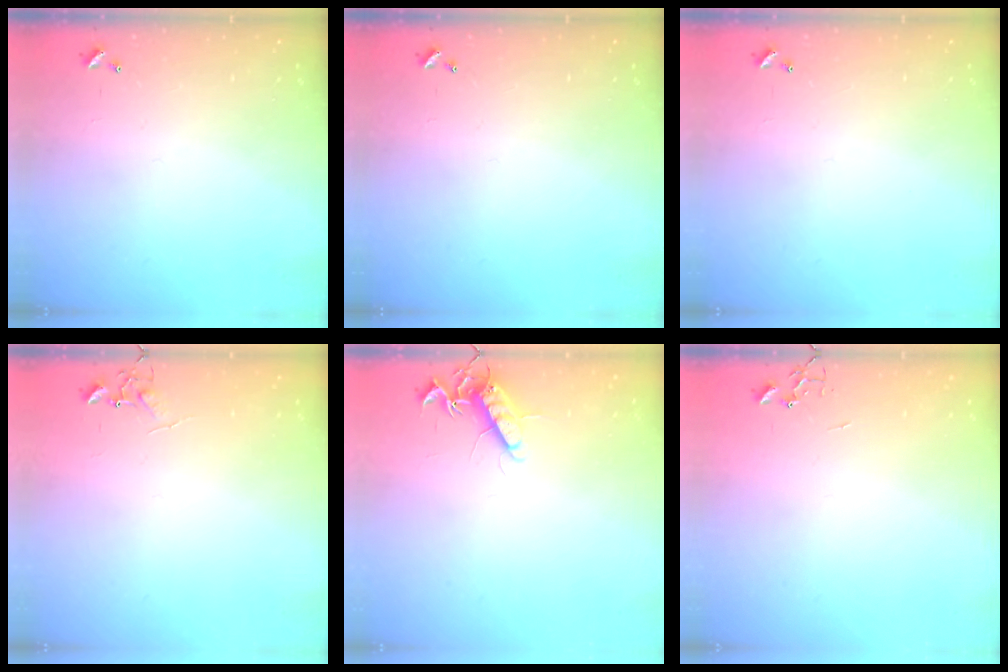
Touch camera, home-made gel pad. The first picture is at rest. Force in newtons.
{"total": 0.0}
{"total": 0.0}
{"total": 5.2, "press": 5.2, "slide": 0.6}
{"total": 11.1, "press": 11.1, "slide": 0.3}
{"total": 0.0}